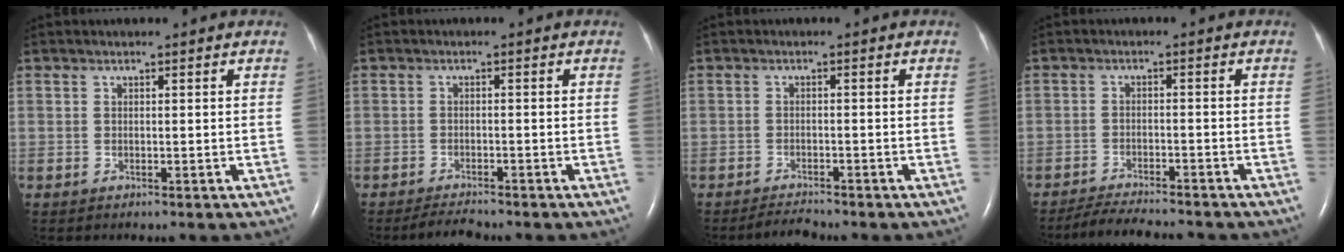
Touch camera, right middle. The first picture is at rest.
{"total": 2.4, "force": [-2.3, 0.1, 0.7], "torque": [-0.023, -0.012, -0.038]}
{"total": 1.9, "force": [-1.9, -0.2, 0.0], "torque": [-0.009, -0.013, -0.030]}
{"total": 8.1, "force": [-7.6, 0.7, 2.8], "torque": [-0.044, -0.011, -0.118]}